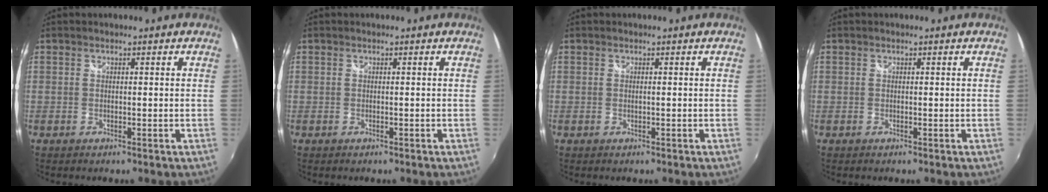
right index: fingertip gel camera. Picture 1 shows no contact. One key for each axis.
{"total": 0.0}
{"total": 0.0}
{"total": 0.0}